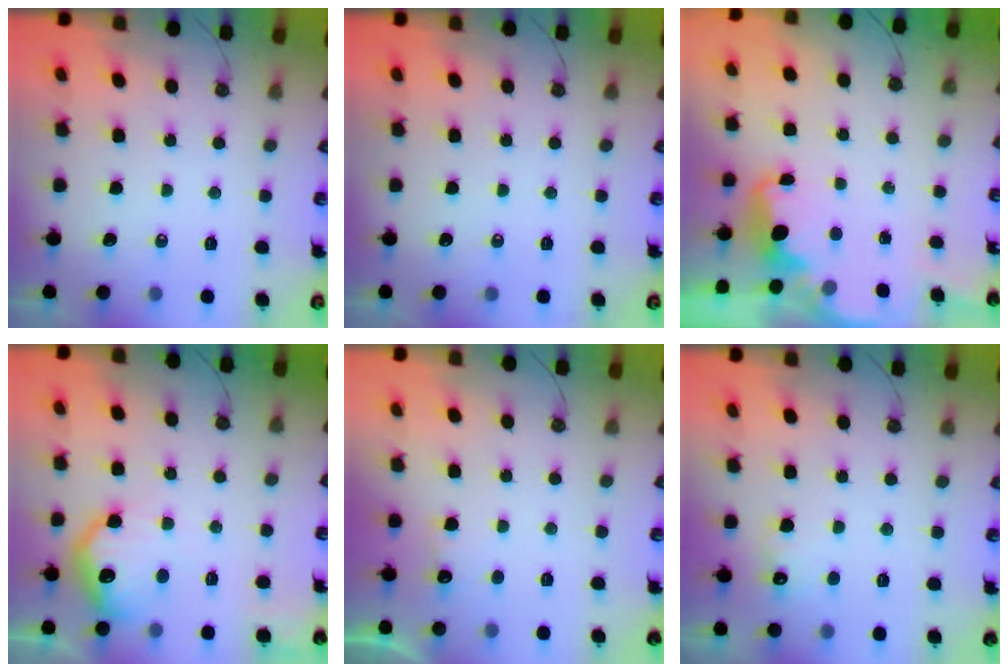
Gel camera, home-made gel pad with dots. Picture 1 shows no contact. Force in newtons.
{"total": 0.0}
{"total": 2.1, "press": 2.0, "slide": 0.6}
{"total": 12.7, "press": 12.7, "slide": 0.9}
{"total": 4.7, "press": 4.6, "slide": 1.0}
{"total": 6.2, "press": 6.1, "slide": 1.2}